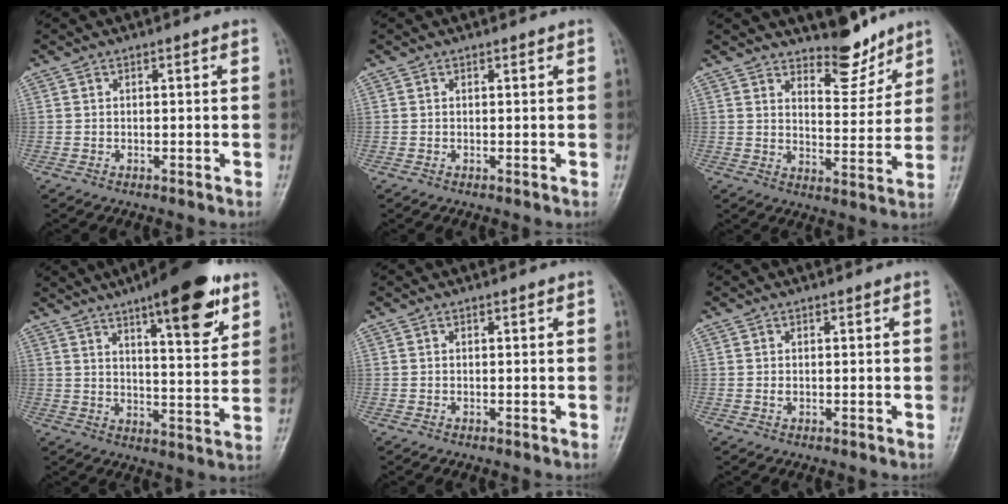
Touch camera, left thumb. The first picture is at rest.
{"total": 0.0}
{"total": 7.9, "force": [6.7, 2.8, 3.1], "torque": [-0.020, -0.061, 0.110]}
{"total": 16.2, "force": [9.6, 4.3, 12.3], "torque": [-0.151, -0.046, 0.140]}
{"total": 0.0}
{"total": 0.8, "force": [0.4, 0.5, 0.5], "torque": [-0.006, -0.003, 0.007]}